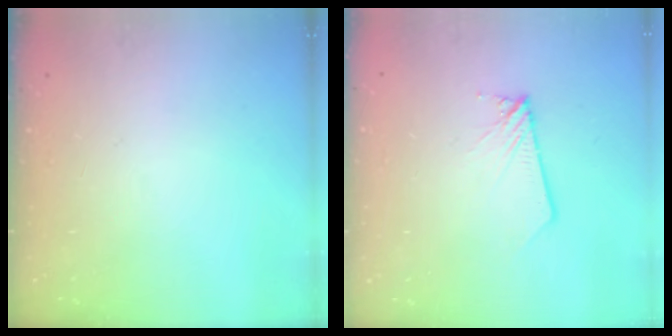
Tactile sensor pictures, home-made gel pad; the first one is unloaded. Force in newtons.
{"total": 2.2, "press": 2.2, "slide": 0.3}